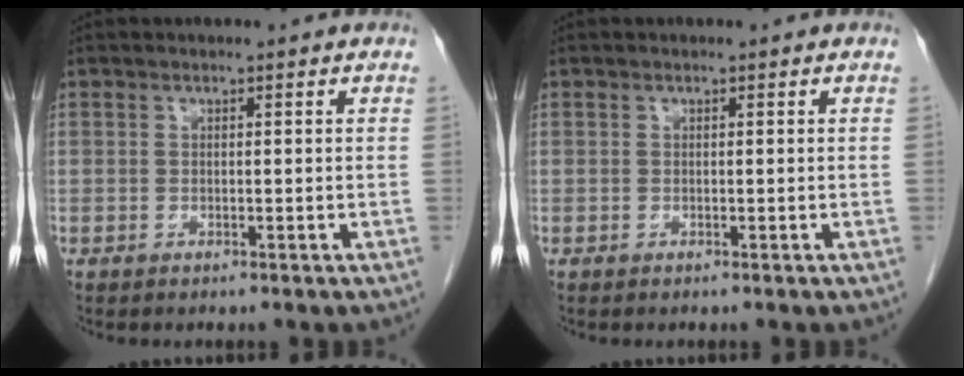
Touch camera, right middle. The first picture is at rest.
{"total": 0.0}